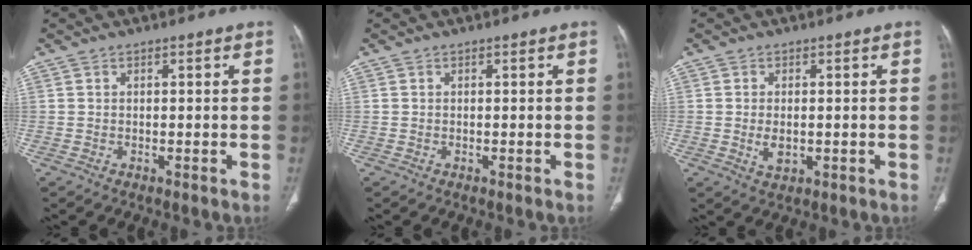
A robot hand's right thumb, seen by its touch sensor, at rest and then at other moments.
{"total": 0.0}
{"total": 3.1, "force": [-0.3, 1.8, 2.5], "torque": [-0.046, -0.006, -0.001]}